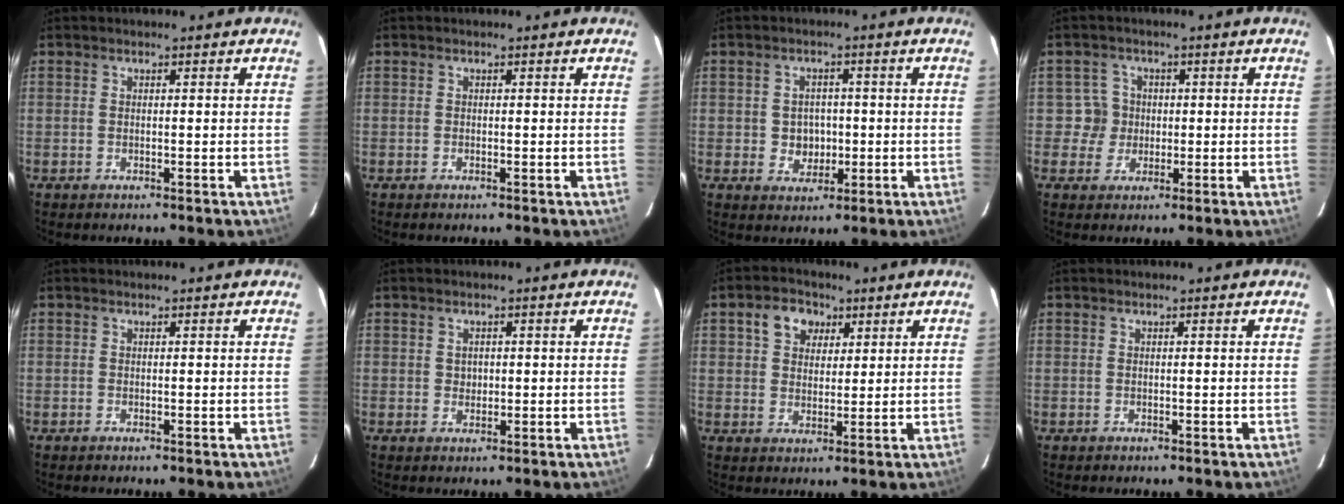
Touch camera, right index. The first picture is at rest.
{"total": 0.0}
{"total": 4.4, "force": [-0.5, 4.1, 1.6], "torque": [-0.033, 0.009, 0.002]}
{"total": 3.6, "force": [-0.1, 3.6, 0.0], "torque": [0.009, 0.011, -0.002]}
{"total": 0.0}
{"total": 1.3, "force": [0.3, 1.1, 0.5], "torque": [-0.006, 0.002, 0.004]}
{"total": 6.0, "force": [2.9, 4.4, 2.9], "torque": [-0.049, 0.019, 0.049]}
{"total": 0.0}